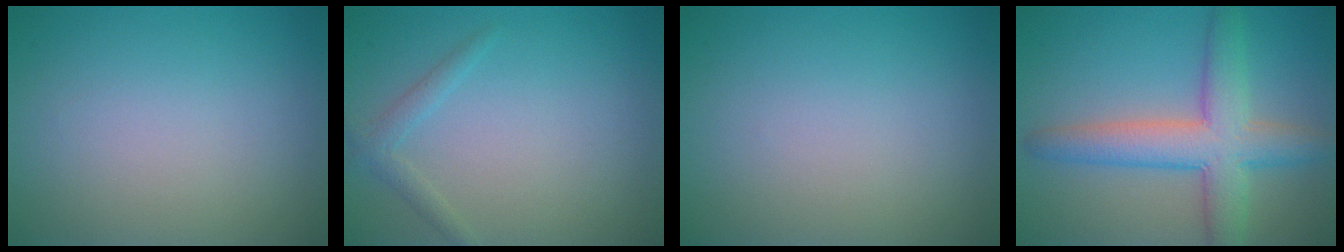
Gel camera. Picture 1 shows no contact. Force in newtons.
{"total": 1.4, "press": 1.4, "slide": 0.1}
{"total": 0.0}
{"total": 6.5, "press": 6.5, "slide": 0.3}